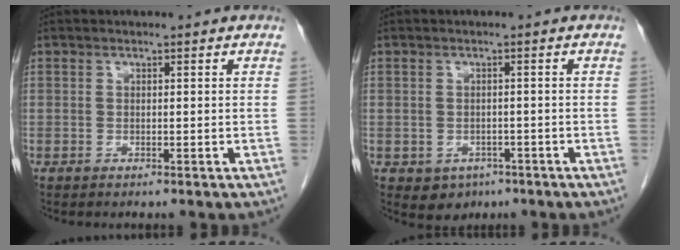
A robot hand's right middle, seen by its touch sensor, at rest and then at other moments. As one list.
[{"total": 3.5, "force": [-1.7, 2.9, 1.1], "torque": [-0.015, 0.004, -0.015]}]